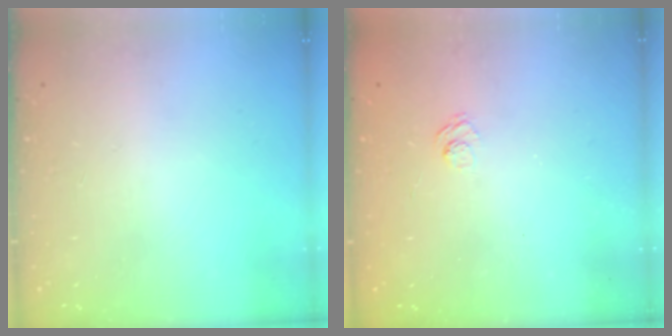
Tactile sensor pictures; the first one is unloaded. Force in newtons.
{"total": 2.4, "press": 2.0, "slide": 1.3}